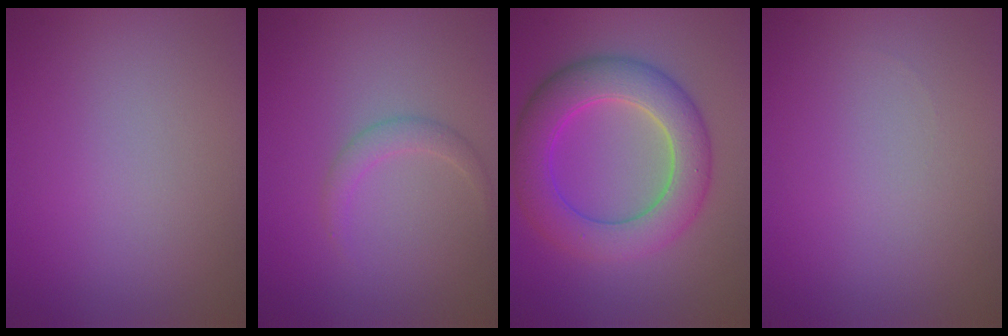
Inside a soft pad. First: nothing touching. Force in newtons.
{"total": 1.4, "press": 1.4, "slide": 0.0}
{"total": 7.1, "press": 7.1, "slide": 0.4}
{"total": 0.0}